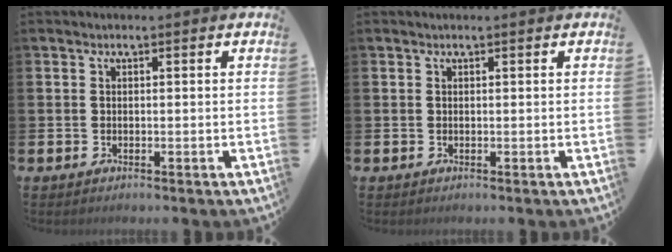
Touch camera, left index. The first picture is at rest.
{"total": 0.0}